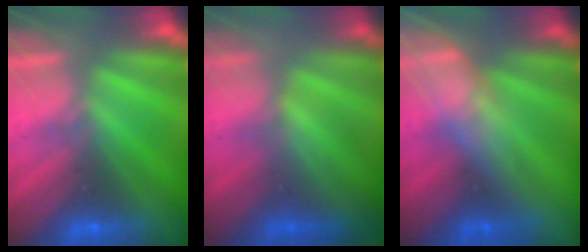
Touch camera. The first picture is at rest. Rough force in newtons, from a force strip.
{"total": 3.8}
{"total": 2.9}